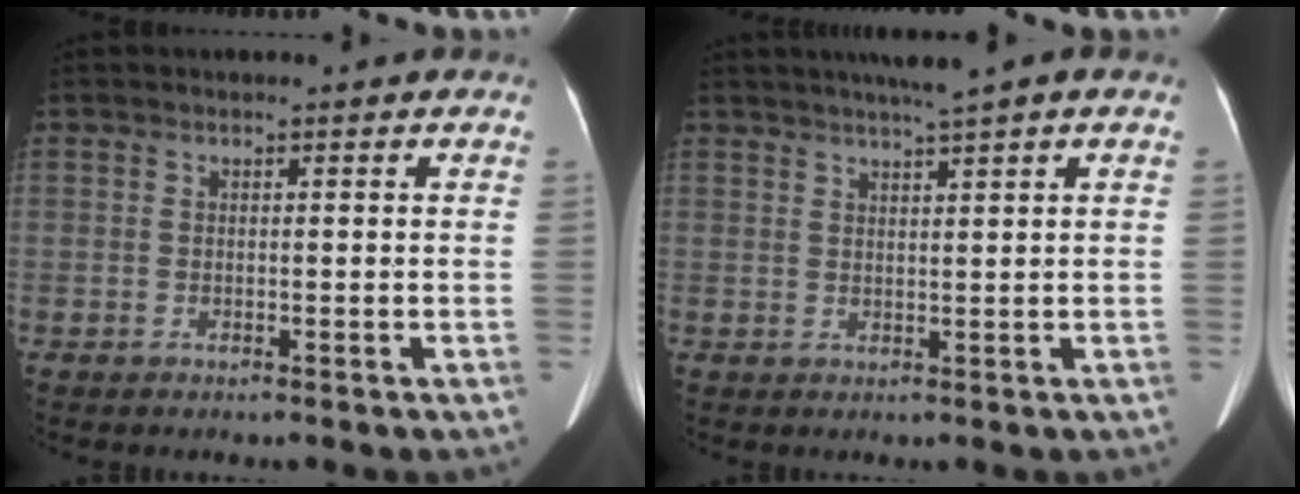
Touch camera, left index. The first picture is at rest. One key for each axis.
{"total": 5.1, "fx": 3.7, "fy": -0.5, "fz": 3.4, "tx": -0.055, "ty": 0.018, "tz": 0.061}